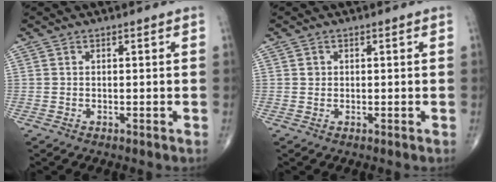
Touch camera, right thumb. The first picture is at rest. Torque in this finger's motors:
{"motor_torque": [0.51, 0.48, 0.11, 0.01, -0.02]}